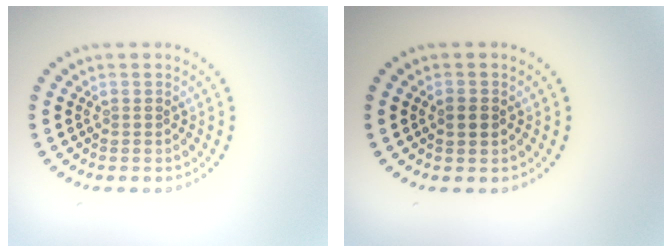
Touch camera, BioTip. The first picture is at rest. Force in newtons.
{"total": 1.7, "press": 1.7, "slide": 0.1}